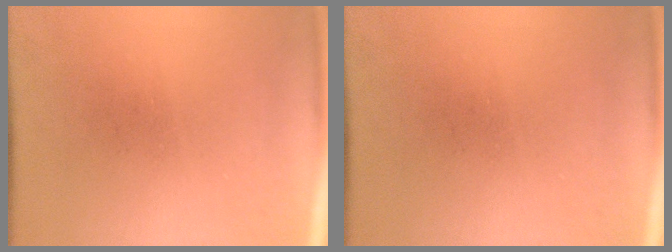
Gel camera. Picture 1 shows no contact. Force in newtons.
{"total": 0.0}